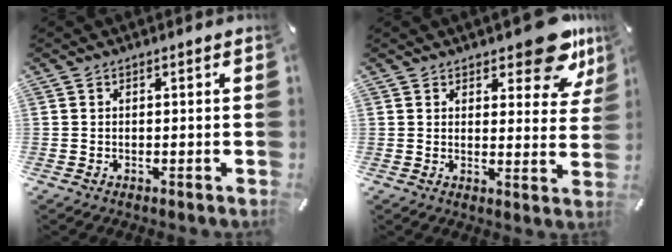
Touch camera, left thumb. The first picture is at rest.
{"total": 11.7, "force": [8.6, 4.8, 6.3], "torque": [-0.058, -0.065, 0.149]}